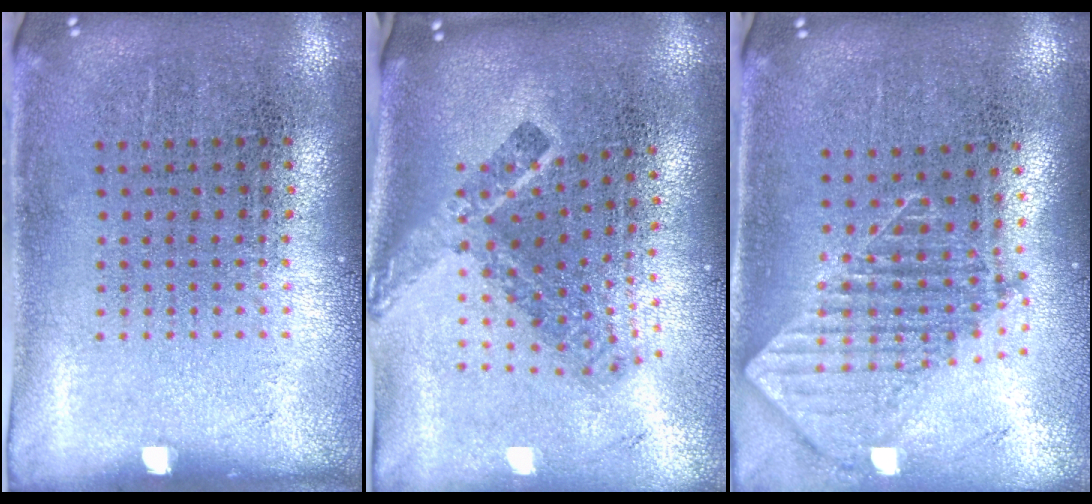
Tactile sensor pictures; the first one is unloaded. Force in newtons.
{"total": 2.4, "press": 1.6, "slide": 1.8}
{"total": 1.9, "press": 1.5, "slide": 1.2}